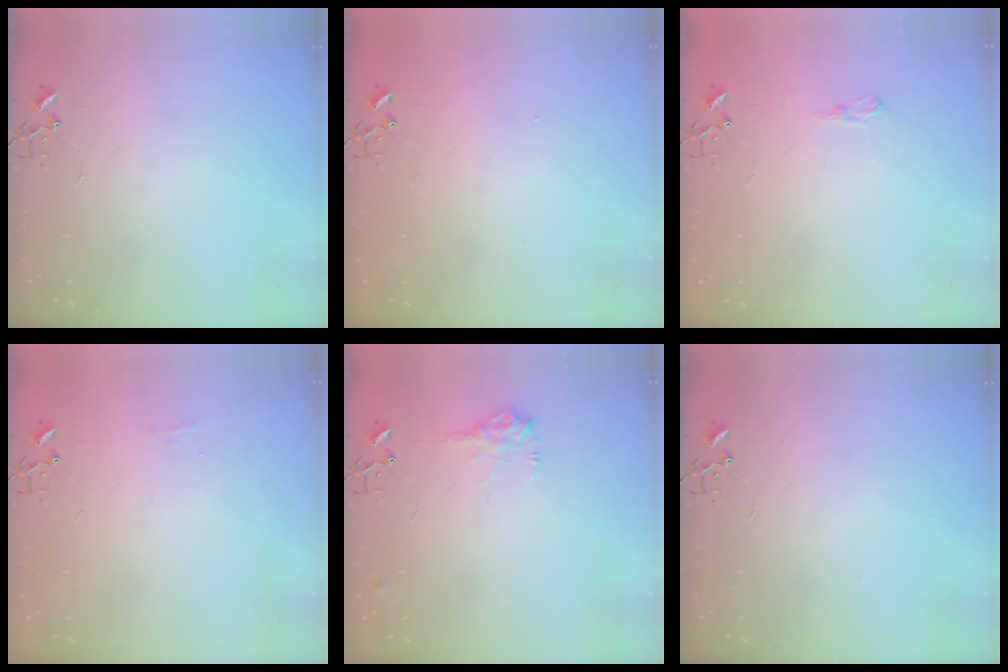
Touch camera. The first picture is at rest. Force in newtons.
{"total": 1.3, "press": 1.2, "slide": 0.1}
{"total": 5.8, "press": 5.8, "slide": 0.7}
{"total": 4.5, "press": 4.4, "slide": 0.7}
{"total": 9.5, "press": 9.5, "slide": 0.4}
{"total": 0.0}